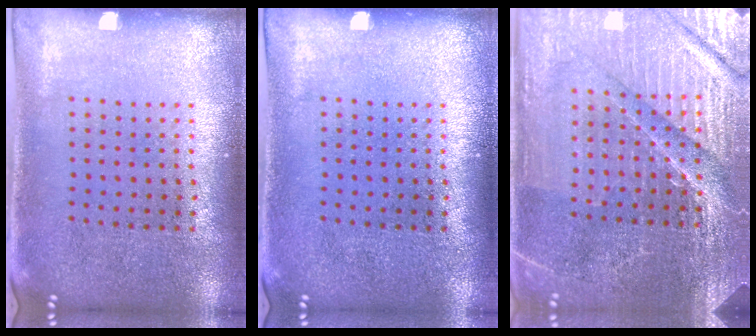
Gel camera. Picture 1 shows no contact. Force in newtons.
{"total": 0.0}
{"total": 4.8, "press": 4.6, "slide": 1.5}